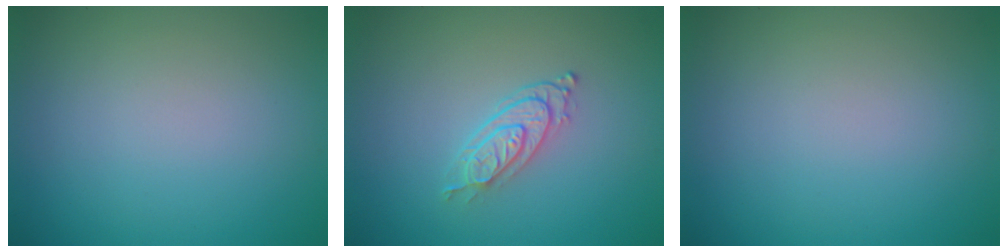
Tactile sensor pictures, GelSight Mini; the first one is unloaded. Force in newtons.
{"total": 2.7, "press": 2.1, "slide": 1.7}
{"total": 0.0}